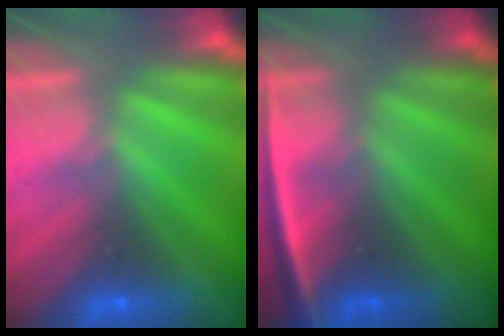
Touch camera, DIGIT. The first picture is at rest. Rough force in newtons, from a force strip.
{"total": 2.4}